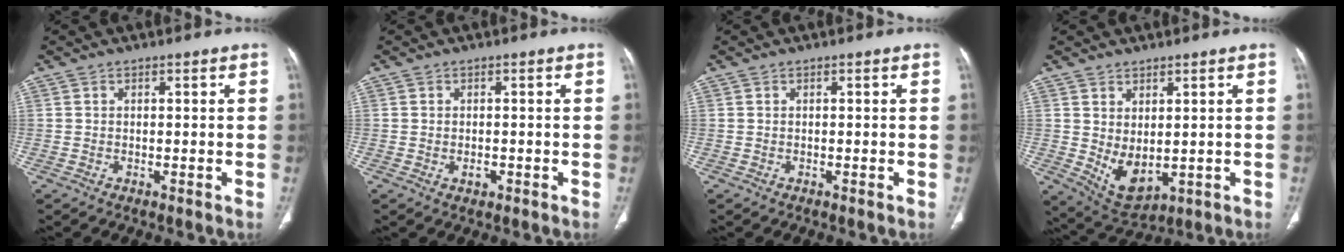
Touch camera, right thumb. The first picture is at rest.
{"total": 1.4, "force": [-0.4, 1.0, 0.9], "torque": [-0.014, 0.000, -0.004]}
{"total": 0.0}
{"total": 7.2, "force": [0.3, 4.2, 5.8], "torque": [-0.089, -0.015, 0.032]}